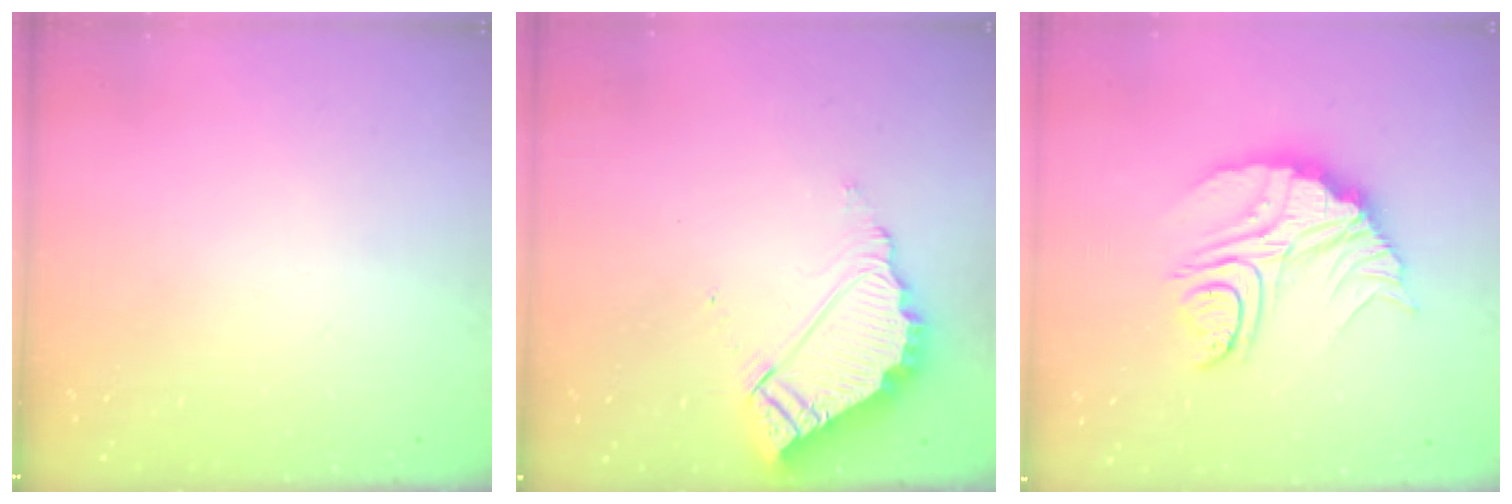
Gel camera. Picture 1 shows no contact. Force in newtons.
{"total": 9.7, "press": 9.6, "slide": 0.7}
{"total": 14.7, "press": 14.6, "slide": 1.4}